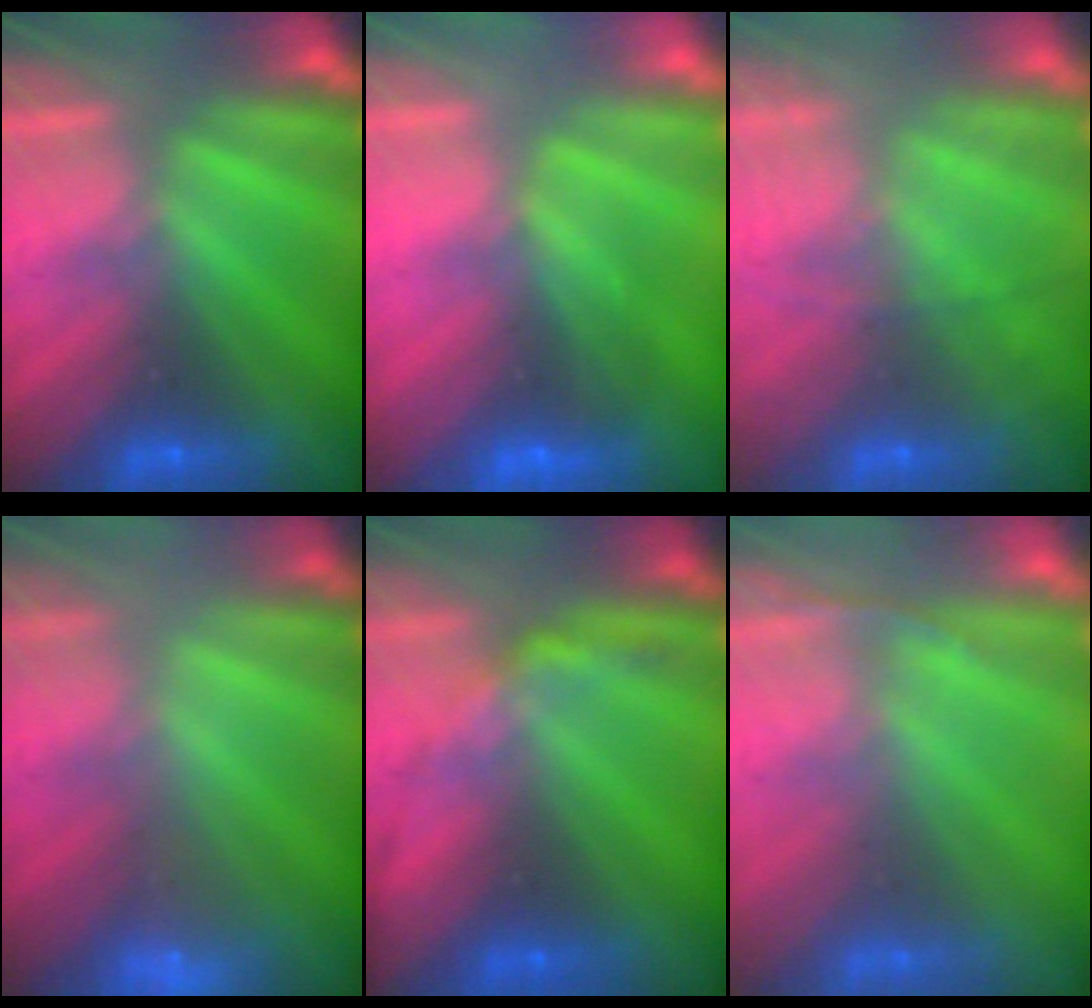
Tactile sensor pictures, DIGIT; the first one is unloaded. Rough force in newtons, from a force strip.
{"total": 2.6}
{"total": 7.5}
{"total": 2.3}
{"total": 2.4}
{"total": 1.2}